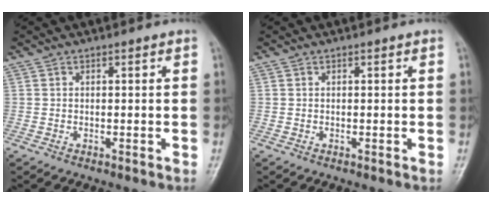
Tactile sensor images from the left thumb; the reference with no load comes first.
{"total": 0.0}